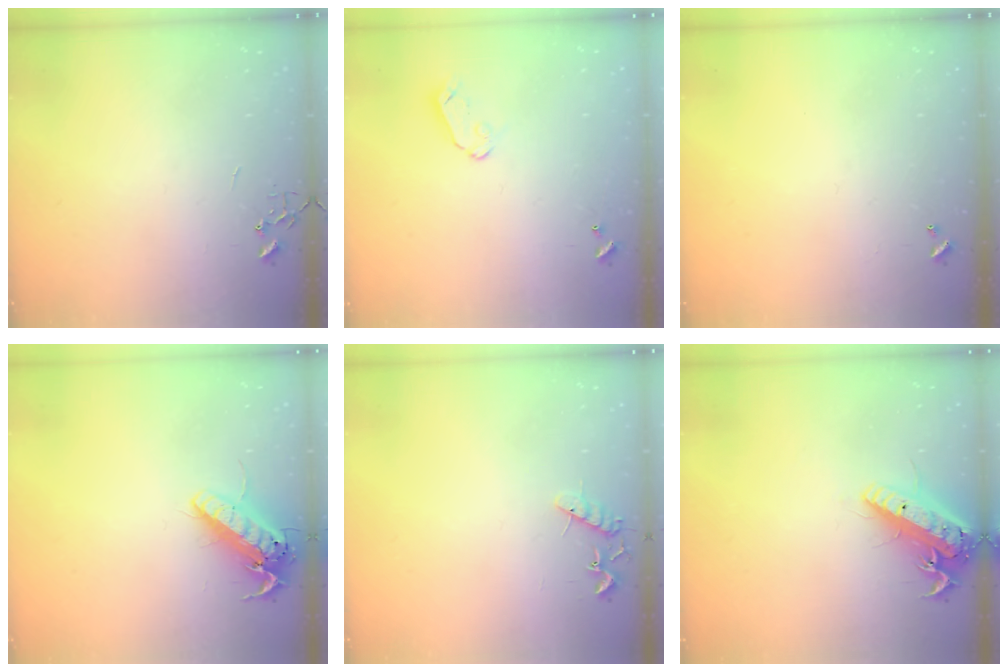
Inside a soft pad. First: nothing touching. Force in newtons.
{"total": 5.4, "press": 5.4, "slide": 0.5}
{"total": 0.0}
{"total": 14.9, "press": 14.7, "slide": 2.8}
{"total": 10.4, "press": 10.3, "slide": 0.9}
{"total": 17.6, "press": 17.2, "slide": 3.6}